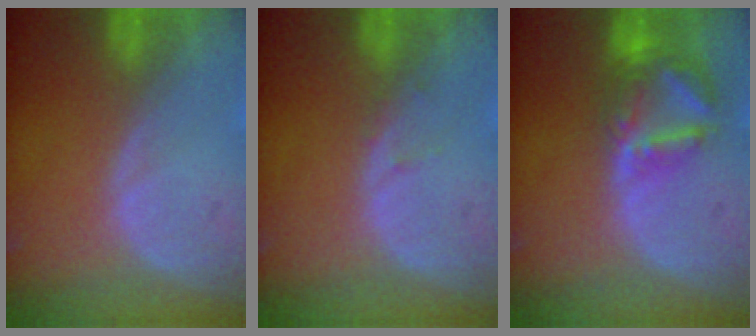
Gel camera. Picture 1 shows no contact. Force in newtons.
{"total": 0.8, "press": 0.7, "slide": 0.3}
{"total": 7.2, "press": 6.3, "slide": 3.4}